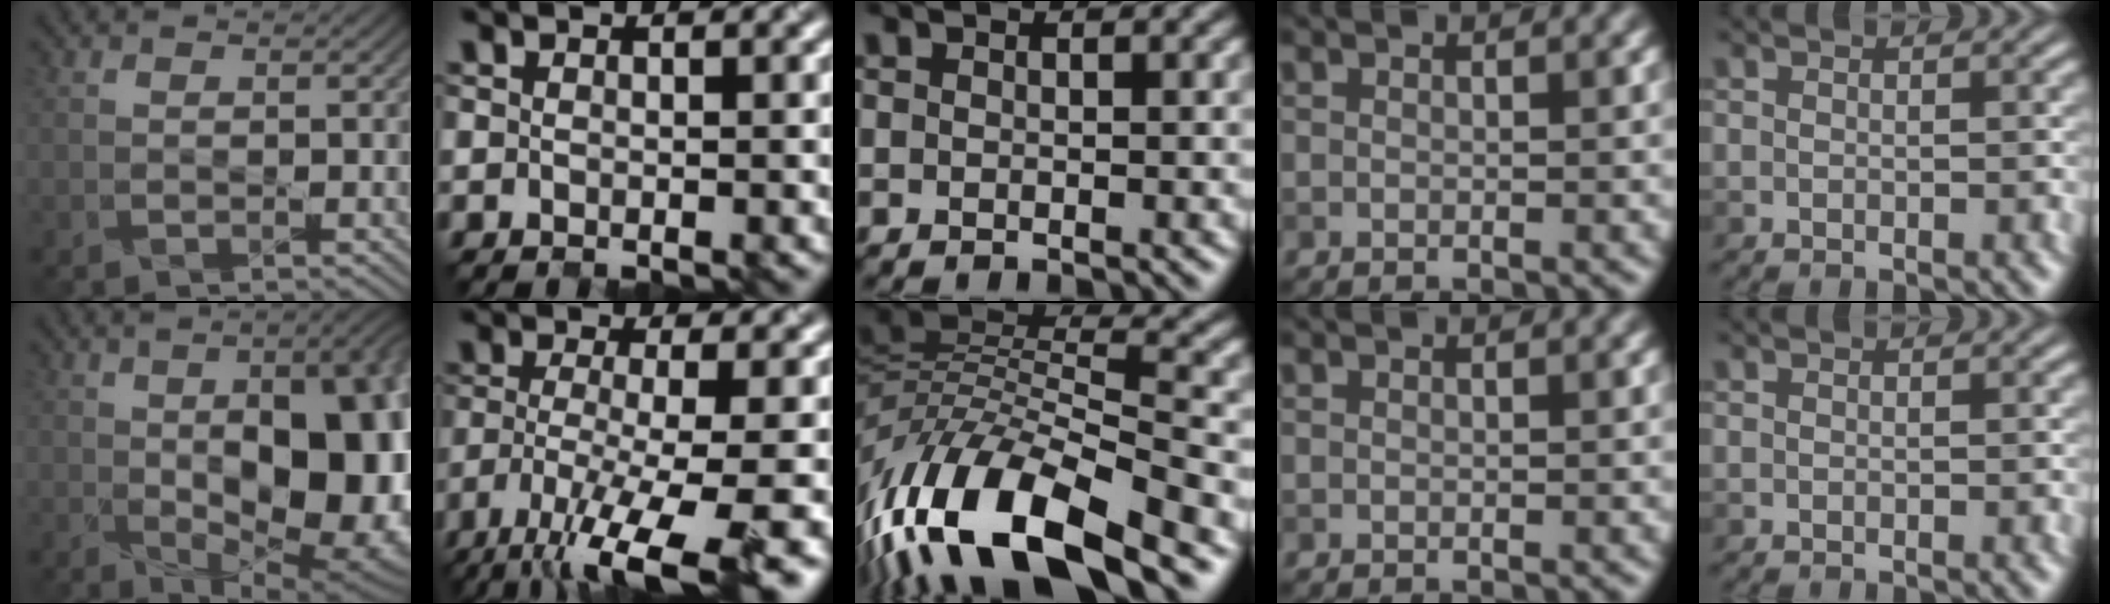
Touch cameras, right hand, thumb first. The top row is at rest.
{"thumb": {"total": 18.9, "force": [-0.8, 9.5, 16.3], "torque": [-0.191, -0.003, 0.006]}, "index": {"total": 11.2, "force": [-6.0, 2.7, 9.1], "torque": [-0.158, -0.023, -0.100]}, "middle": {"total": 14.0, "force": [-7.8, 5.1, 10.5], "torque": [-0.205, 0.010, -0.150]}}